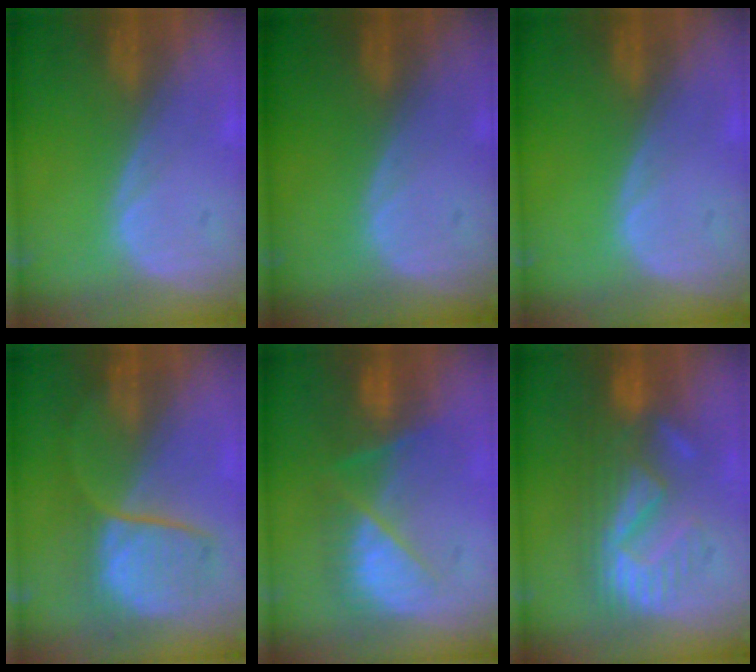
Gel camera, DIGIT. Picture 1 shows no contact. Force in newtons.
{"total": 0.0}
{"total": 0.0}
{"total": 7.4, "press": 7.4, "slide": 0.2}
{"total": 7.3, "press": 7.1, "slide": 1.6}
{"total": 9.2, "press": 8.9, "slide": 2.3}